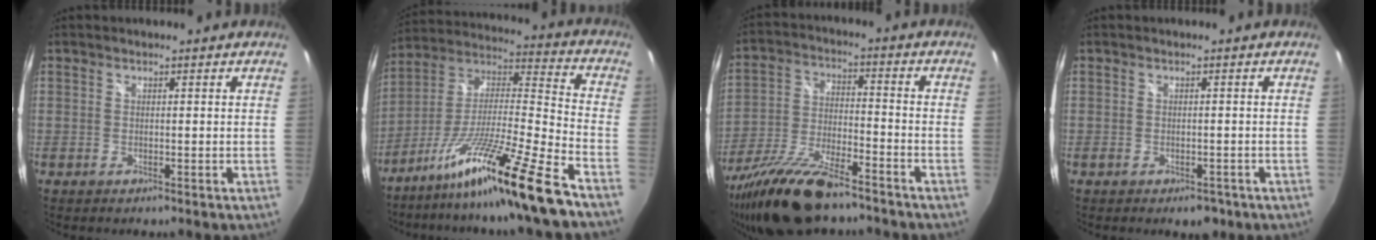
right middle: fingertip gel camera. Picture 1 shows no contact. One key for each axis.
{"total": 20.4, "fx": -14.3, "fy": -1.7, "fz": 14.4, "tx": -0.239, "ty": -0.034, "tz": -0.251}
{"total": 16.5, "fx": -12.5, "fy": 4.4, "fz": 9.9, "tx": -0.206, "ty": -0.033, "tz": -0.229}
{"total": 3.9, "fx": -2.5, "fy": 2.2, "fz": 1.9, "tx": -0.031, "ty": -0.009, "tz": -0.029}